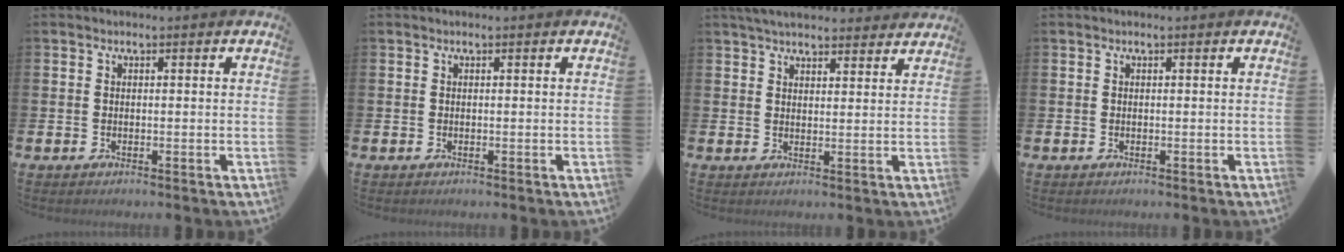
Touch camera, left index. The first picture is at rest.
{"total": 0.0}
{"total": 4.4, "force": [4.2, 1.0, 0.9], "torque": [-0.024, -0.014, 0.077]}
{"total": 0.0}